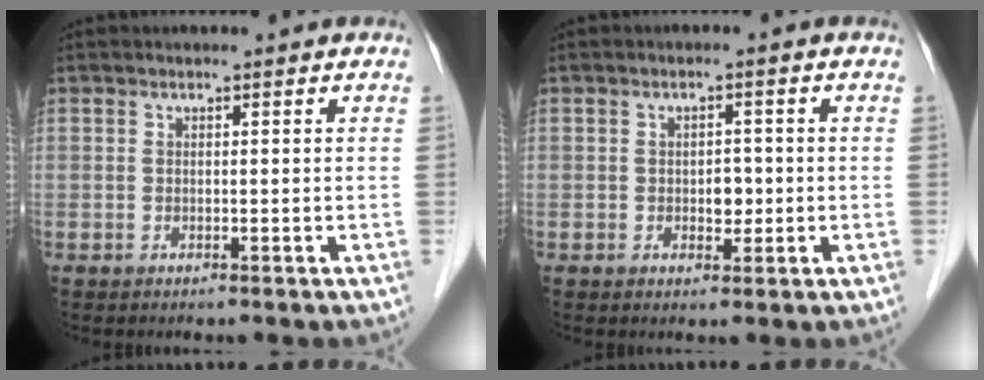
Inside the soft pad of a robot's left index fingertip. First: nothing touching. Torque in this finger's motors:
{"motor_torque": [0.08, 0.06, 0.01, 0.02]}